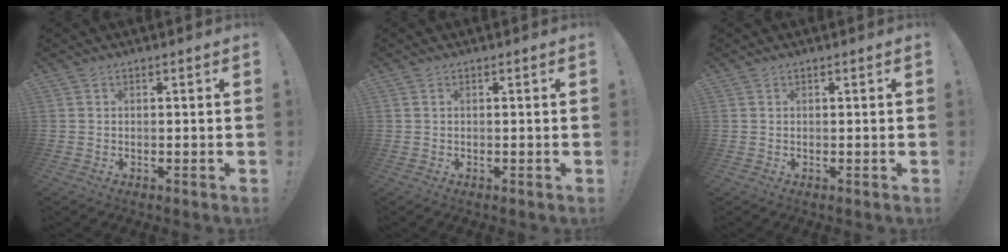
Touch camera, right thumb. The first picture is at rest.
{"total": 0.0}
{"total": 0.0}